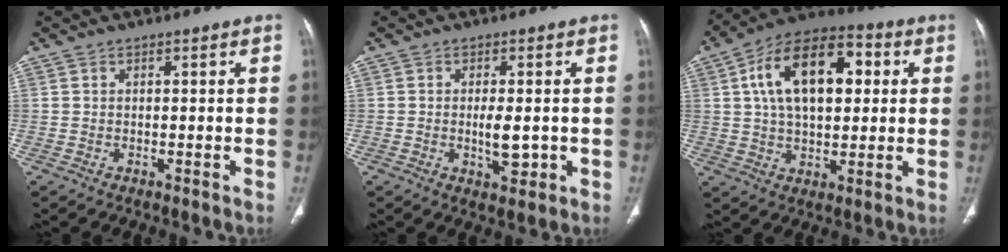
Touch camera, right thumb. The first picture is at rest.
{"total": 4.6, "force": [-0.6, 1.9, 4.2], "torque": [-0.067, -0.006, -0.006]}
{"total": 18.3, "force": [4.3, 10.3, 14.5], "torque": [-0.219, 0.017, 0.064]}